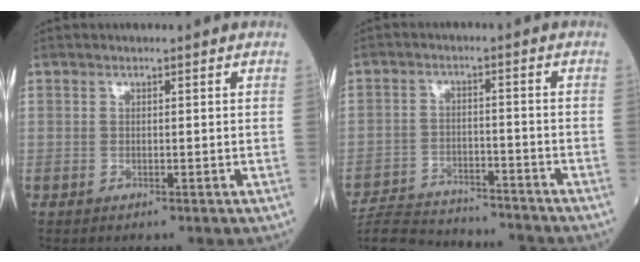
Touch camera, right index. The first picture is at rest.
{"total": 14.2, "force": [-13.7, 2.2, 3.3], "torque": [-0.066, 0.007, -0.208]}